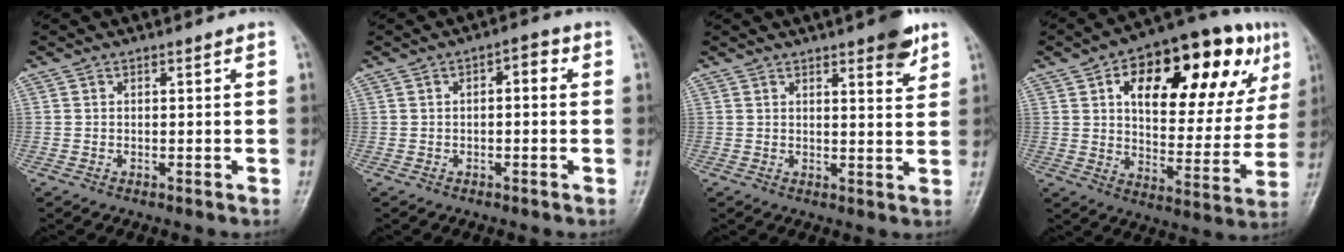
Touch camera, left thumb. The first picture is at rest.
{"total": 3.1, "force": [0.4, 1.5, 2.7], "torque": [-0.029, 0.015, -0.002]}
{"total": 6.1, "force": [3.8, 1.6, 4.5], "torque": [-0.048, -0.019, 0.045]}
{"total": 27.5, "force": [11.4, 13.1, 21.4], "torque": [-0.263, 0.007, 0.168]}